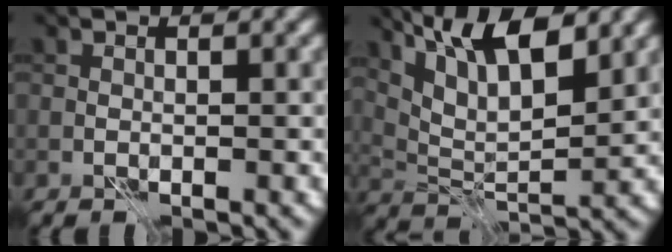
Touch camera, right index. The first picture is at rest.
{"total": 8.7, "force": [5.3, 3.0, 6.3], "torque": [-0.111, 0.010, 0.090]}